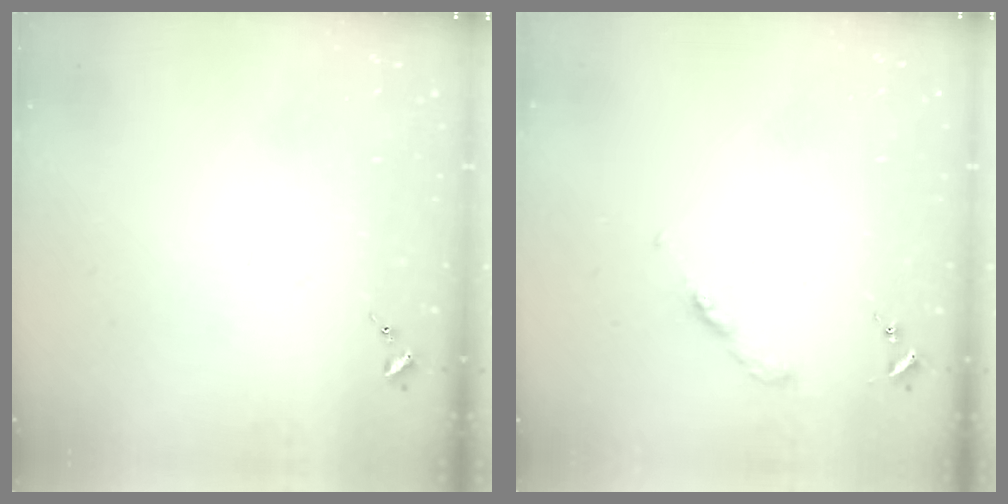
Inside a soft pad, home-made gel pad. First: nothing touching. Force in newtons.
{"total": 2.7, "press": 2.6, "slide": 0.3}